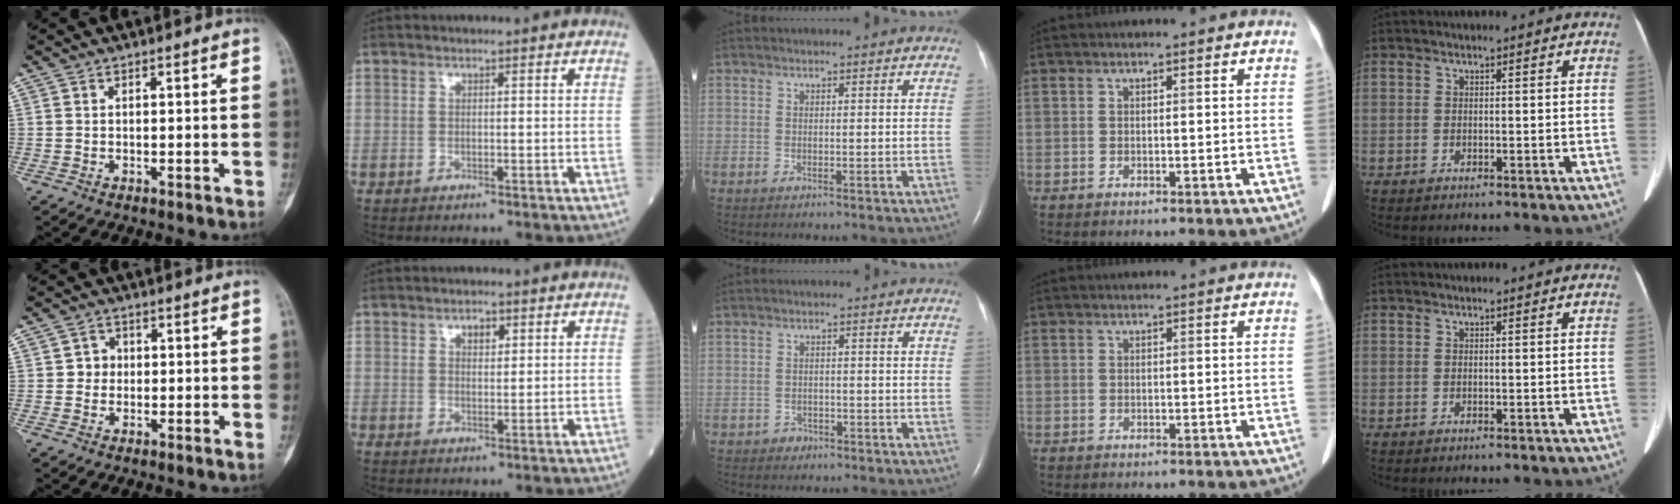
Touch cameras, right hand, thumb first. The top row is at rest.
{"thumb": {"total": 2.7, "force": [0.1, 2.6, 1.0], "torque": [0.003, 0.008, -0.005]}, "index": {"total": 2.2, "force": [1.2, 1.2, 1.5], "torque": [-0.021, 0.000, 0.019]}, "middle": {"total": 1.6, "force": [-1.1, 1.2, 0.0], "torque": [-0.002, 0.005, -0.019]}}